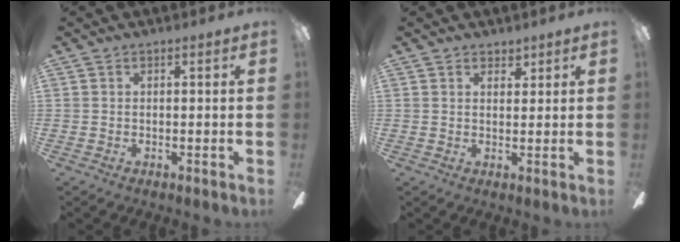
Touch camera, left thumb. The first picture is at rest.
{"total": 2.4, "force": [1.9, 1.4, 0.5], "torque": [0.003, -0.006, 0.033]}